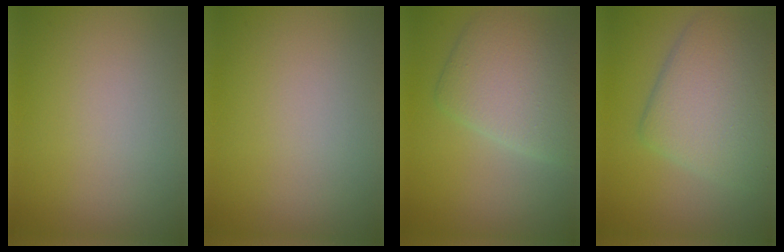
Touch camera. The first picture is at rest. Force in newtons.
{"total": 0.0}
{"total": 5.5, "press": 5.5, "slide": 0.2}
{"total": 7.3, "press": 7.3, "slide": 0.3}